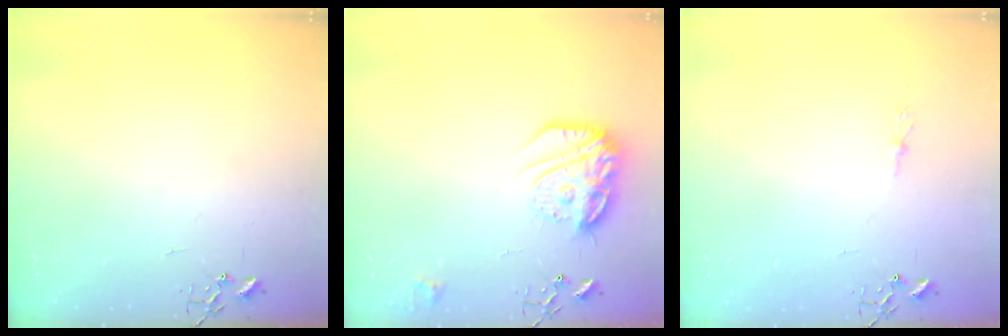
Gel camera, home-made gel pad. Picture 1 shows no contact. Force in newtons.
{"total": 17.4, "press": 17.3, "slide": 1.2}
{"total": 4.1, "press": 4.1, "slide": 0.5}